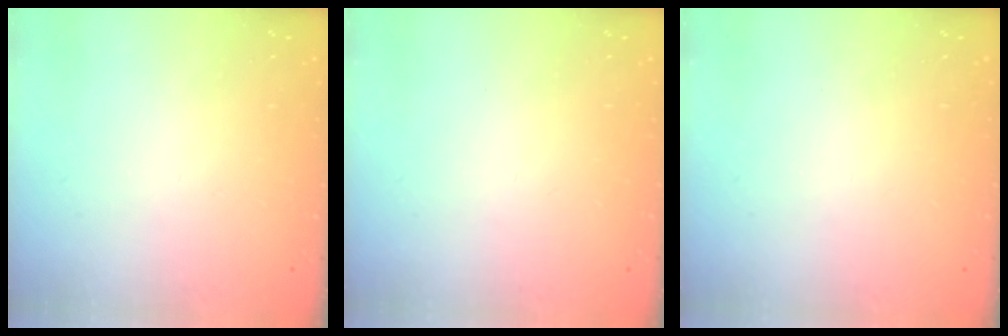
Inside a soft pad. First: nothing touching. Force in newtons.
{"total": 0.0}
{"total": 0.0}